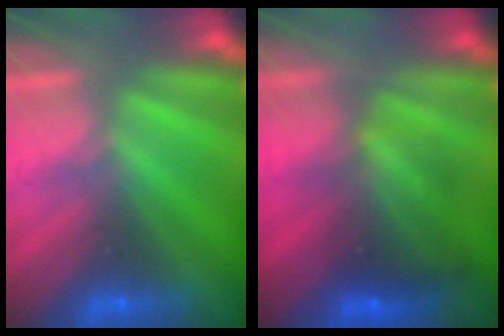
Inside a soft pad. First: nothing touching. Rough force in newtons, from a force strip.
{"total": 7.5}